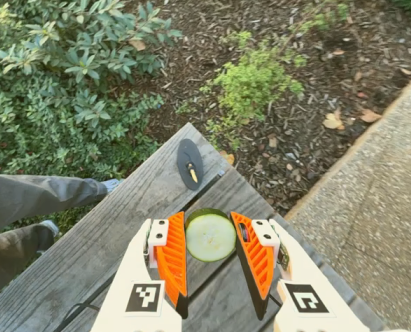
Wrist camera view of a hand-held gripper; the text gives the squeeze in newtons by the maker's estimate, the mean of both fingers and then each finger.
{"total": 8.6, "left": 8.4, "right": 8.8}